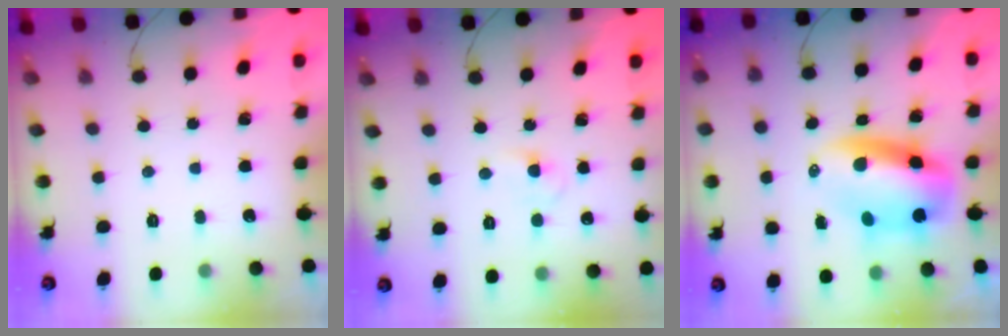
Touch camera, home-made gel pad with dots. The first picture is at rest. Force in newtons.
{"total": 2.3, "press": 2.1, "slide": 1.0}
{"total": 10.7, "press": 10.4, "slide": 2.7}